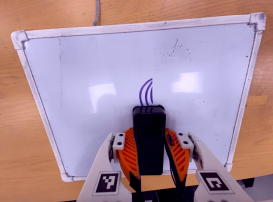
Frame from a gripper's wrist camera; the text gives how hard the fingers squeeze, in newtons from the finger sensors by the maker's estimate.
{"total": 7.7, "left": 6.7, "right": 8.8}